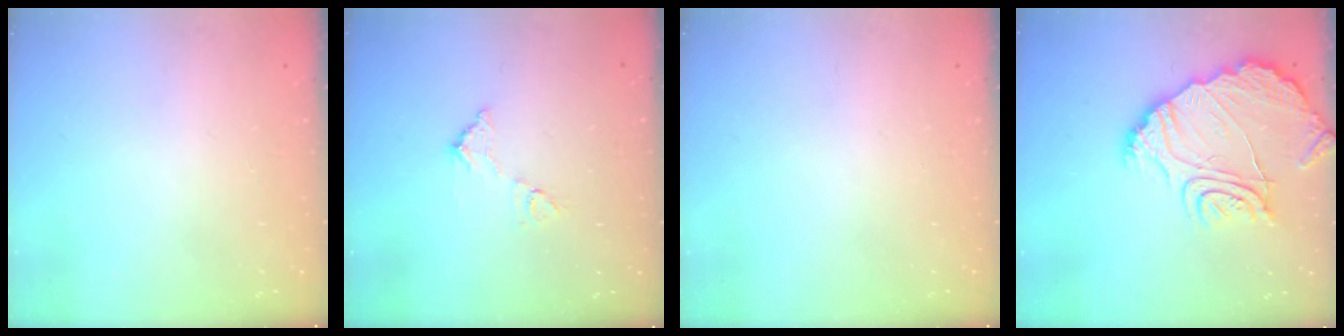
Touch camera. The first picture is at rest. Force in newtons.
{"total": 7.0, "press": 7.0, "slide": 0.3}
{"total": 0.0}
{"total": 15.7, "press": 15.6, "slide": 1.7}